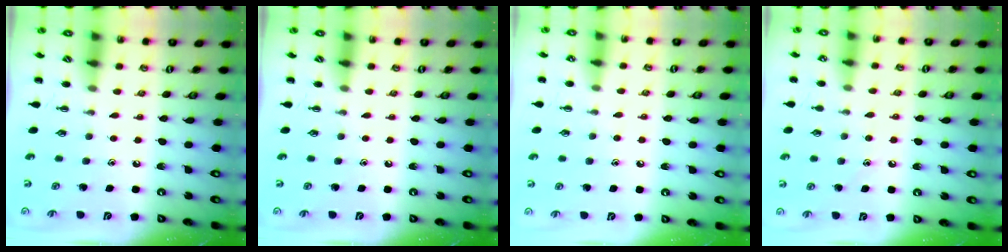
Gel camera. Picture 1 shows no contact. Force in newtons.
{"total": 0.0}
{"total": 4.3, "press": 4.1, "slide": 1.4}
{"total": 6.4, "press": 6.3, "slide": 1.4}